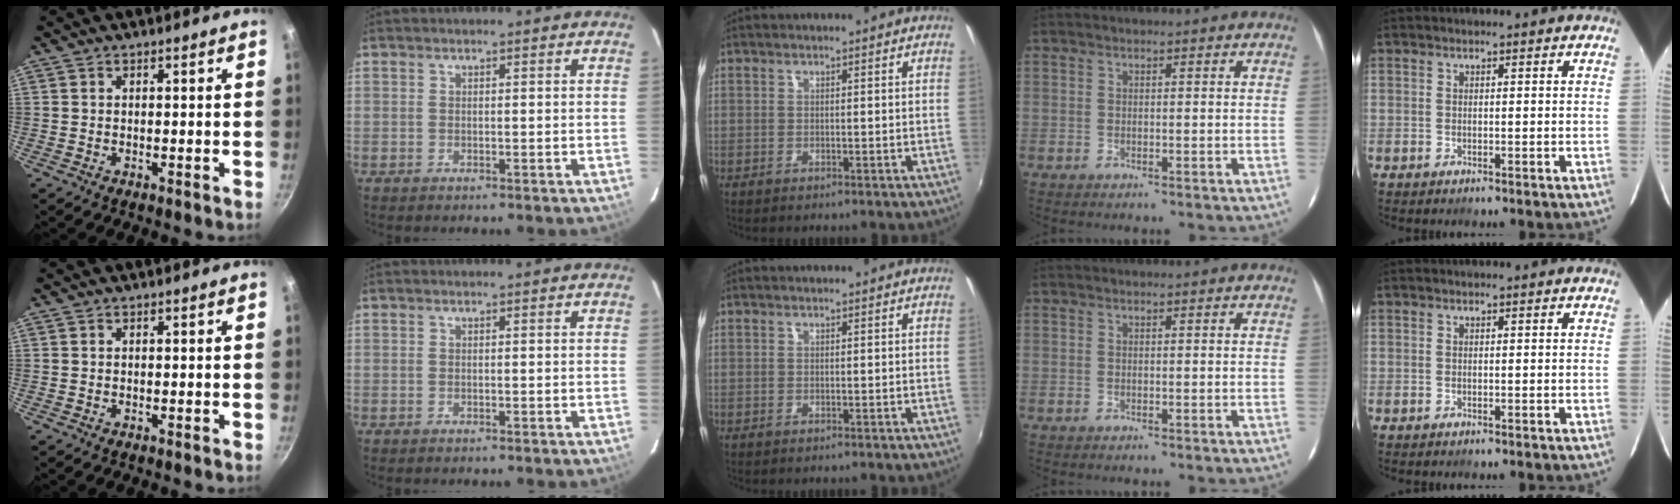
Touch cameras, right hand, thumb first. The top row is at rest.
{}